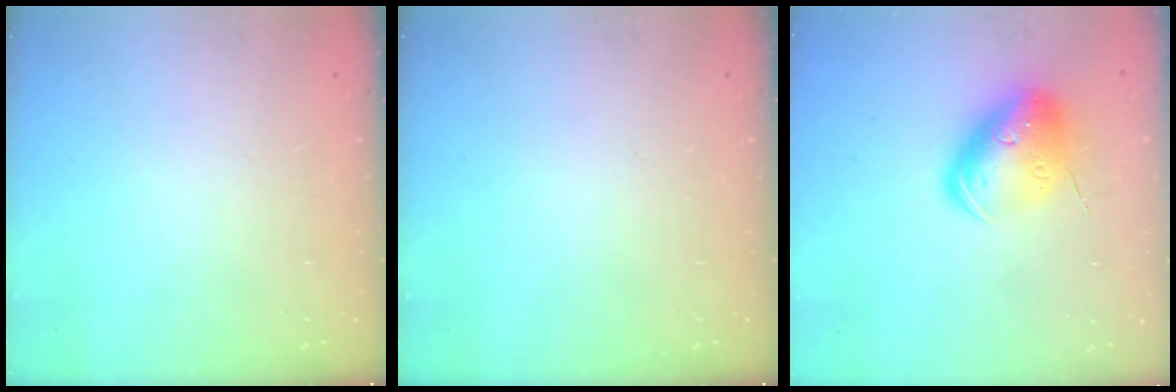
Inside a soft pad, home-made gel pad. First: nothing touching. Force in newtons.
{"total": 0.0}
{"total": 14.3, "press": 14.1, "slide": 2.4}